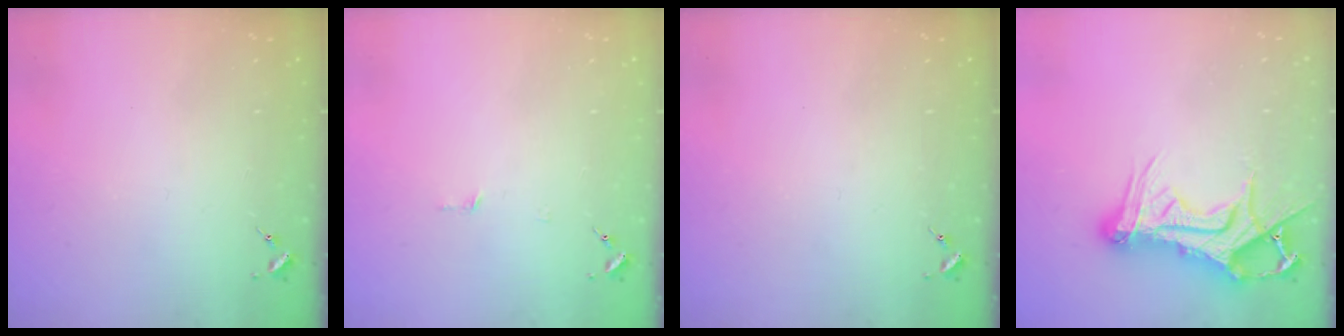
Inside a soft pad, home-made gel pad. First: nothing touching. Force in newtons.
{"total": 2.7, "press": 2.7, "slide": 0.2}
{"total": 0.0}
{"total": 16.2, "press": 16.2, "slide": 1.4}